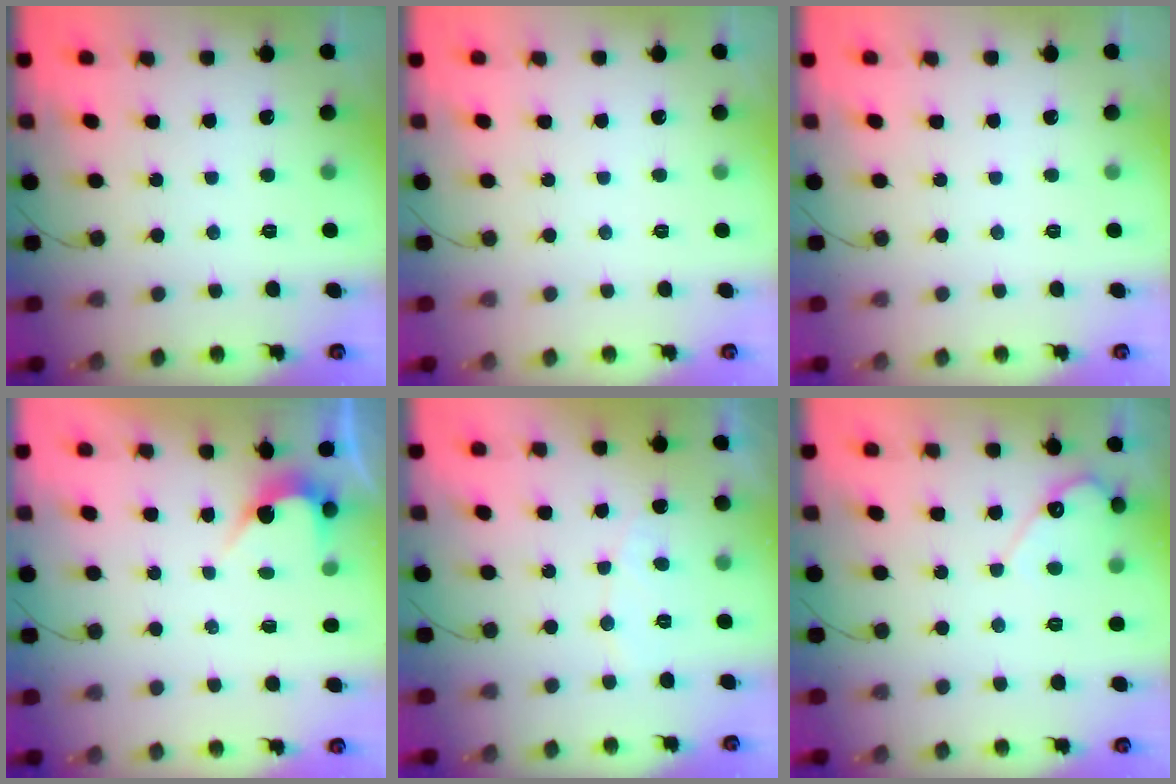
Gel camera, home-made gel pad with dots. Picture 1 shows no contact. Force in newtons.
{"total": 0.0}
{"total": 0.0}
{"total": 2.5, "press": 2.5, "slide": 0.2}
{"total": 4.5, "press": 4.5, "slide": 0.3}
{"total": 5.3, "press": 5.3, "slide": 0.2}